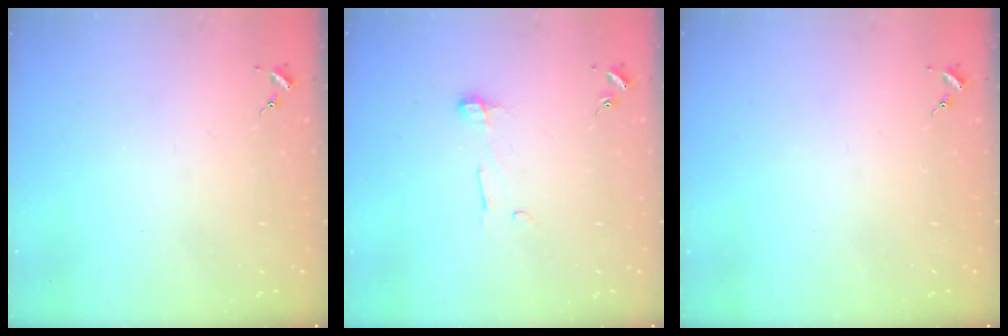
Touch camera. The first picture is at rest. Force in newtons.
{"total": 5.4, "press": 5.4, "slide": 0.2}
{"total": 0.0}